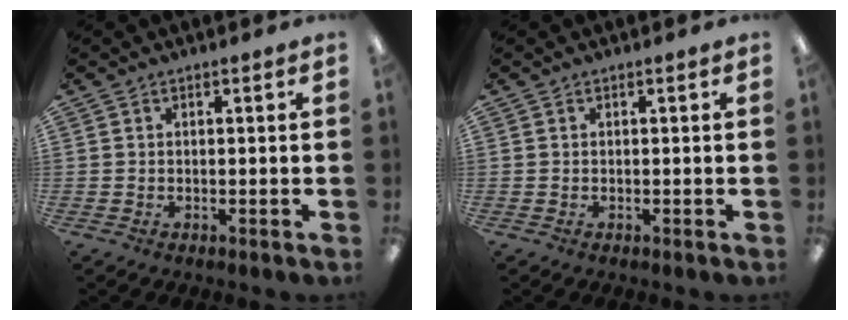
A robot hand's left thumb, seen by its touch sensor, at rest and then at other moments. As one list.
[{"total": 0.0}]